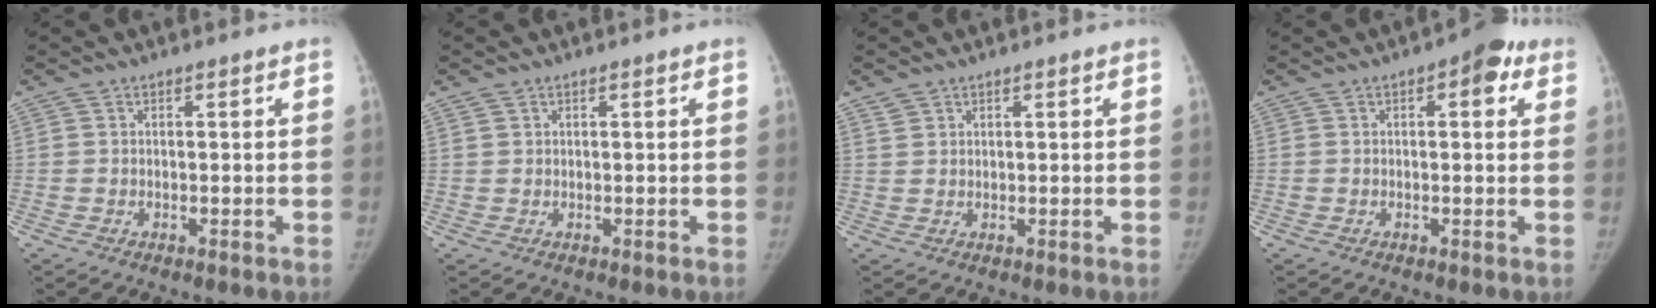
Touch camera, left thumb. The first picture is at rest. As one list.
[{"total": 1.3, "force": [0.9, 0.8, 0.4], "torque": [-0.006, 0.002, 0.019]}, {"total": 2.0, "force": [1.5, 1.3, 0.4], "torque": [0.003, -0.004, 0.028]}, {"total": 5.6, "force": [2.4, 2.5, 4.4], "torque": [-0.034, -0.001, 0.020]}]